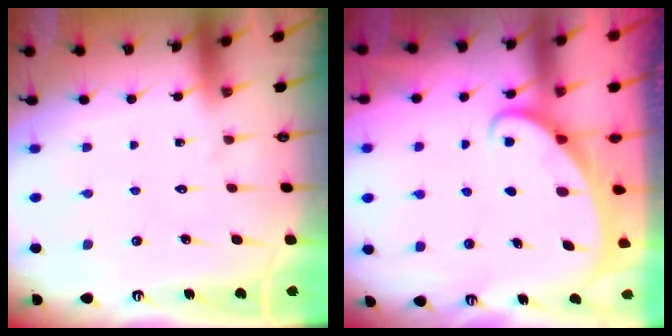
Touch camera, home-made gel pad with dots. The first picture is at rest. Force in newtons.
{"total": 2.1, "press": 2.1, "slide": 0.2}